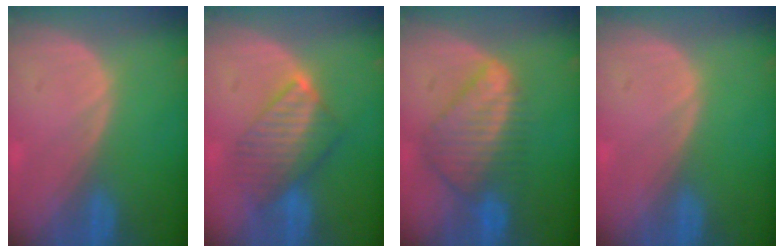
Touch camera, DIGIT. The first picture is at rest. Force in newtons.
{"total": 6.9, "press": 6.8, "slide": 1.2}
{"total": 8.7, "press": 7.6, "slide": 4.3}
{"total": 0.0}